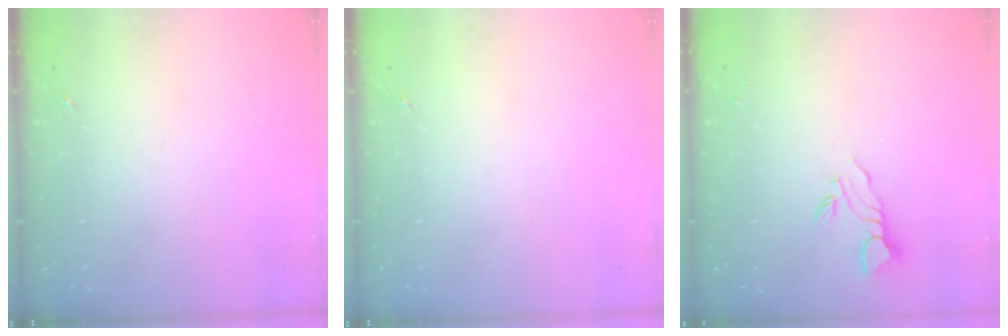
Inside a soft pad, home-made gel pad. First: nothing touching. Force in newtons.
{"total": 0.0}
{"total": 4.9, "press": 4.9, "slide": 0.1}